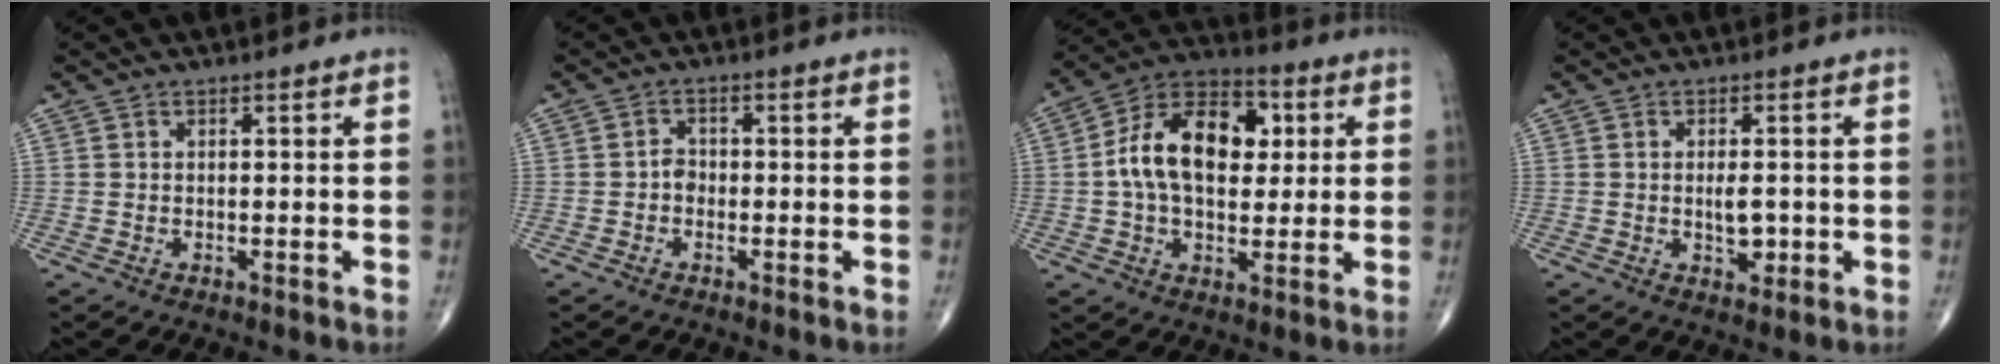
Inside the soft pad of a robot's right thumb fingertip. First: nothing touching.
{"total": 2.0, "force": [-0.6, 1.5, 1.0], "torque": [-0.004, 0.007, -0.017]}
{"total": 16.8, "force": [2.4, 10.5, 12.9], "torque": [-0.191, 0.019, 0.031]}
{"total": 6.4, "force": [-0.3, 2.4, 5.9], "torque": [-0.097, -0.015, -0.001]}